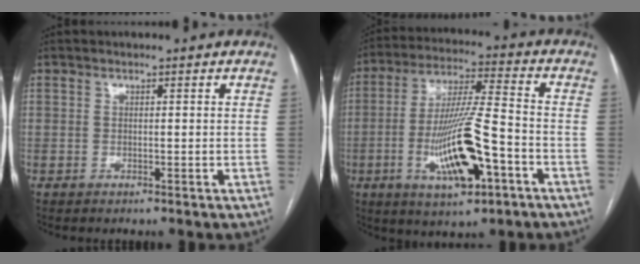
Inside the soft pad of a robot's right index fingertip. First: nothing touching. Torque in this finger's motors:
{"motor_torque": [0.87, 0.03, 0.45, 0.11]}